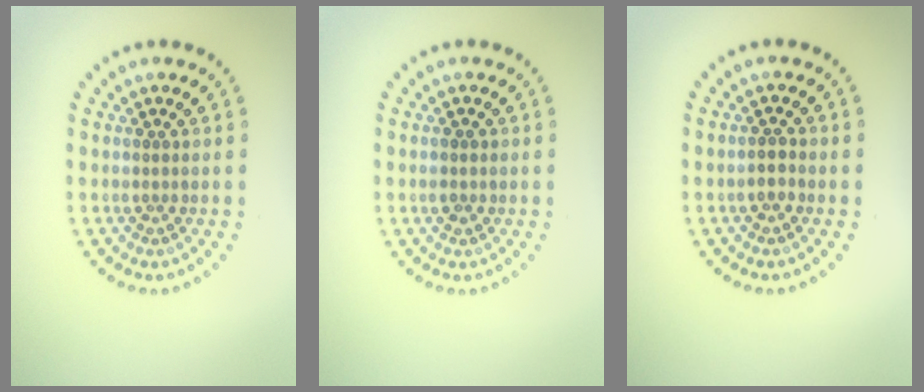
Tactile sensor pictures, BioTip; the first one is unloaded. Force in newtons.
{"total": 1.0, "press": 1.0, "slide": 0.3}
{"total": 1.1, "press": 1.0, "slide": 0.5}